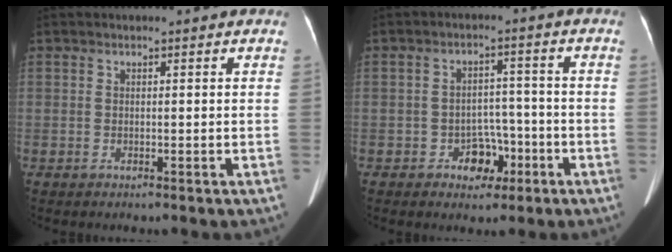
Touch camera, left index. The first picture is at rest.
{"total": 4.8, "force": [-2.6, 3.4, 2.3], "torque": [-0.034, 0.014, -0.034]}